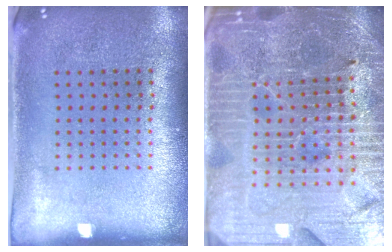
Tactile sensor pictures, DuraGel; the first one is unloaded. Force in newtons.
{"total": 5.7, "press": 5.3, "slide": 2.1}